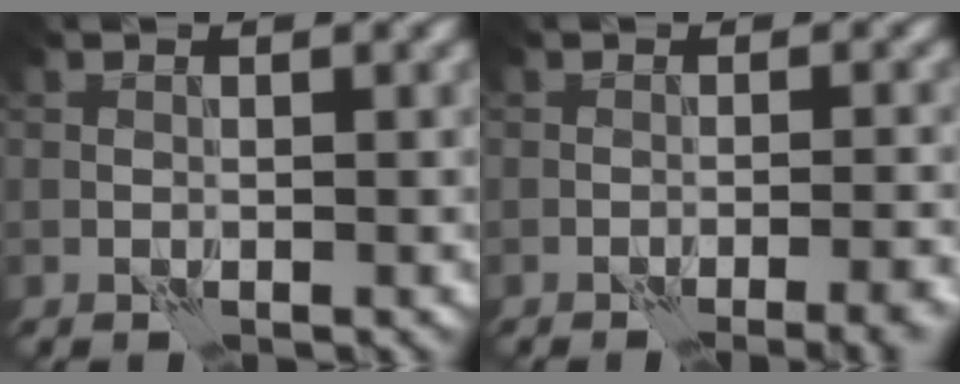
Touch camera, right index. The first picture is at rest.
{"total": 5.0, "force": [-3.4, 1.2, 3.5], "torque": [-0.035, 0.012, -0.042]}